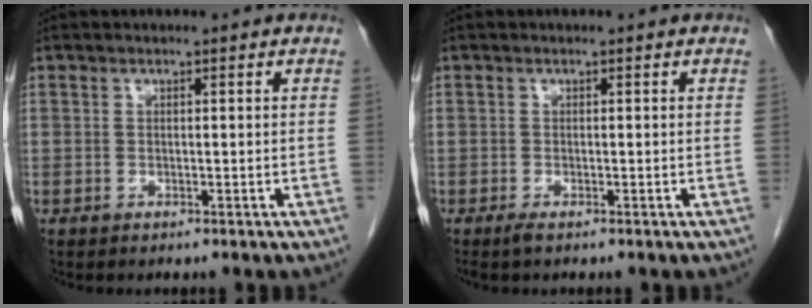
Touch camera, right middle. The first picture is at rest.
{"total": 0.8, "force": [-0.6, 0.0, 0.6], "torque": [-0.015, -0.004, -0.011]}